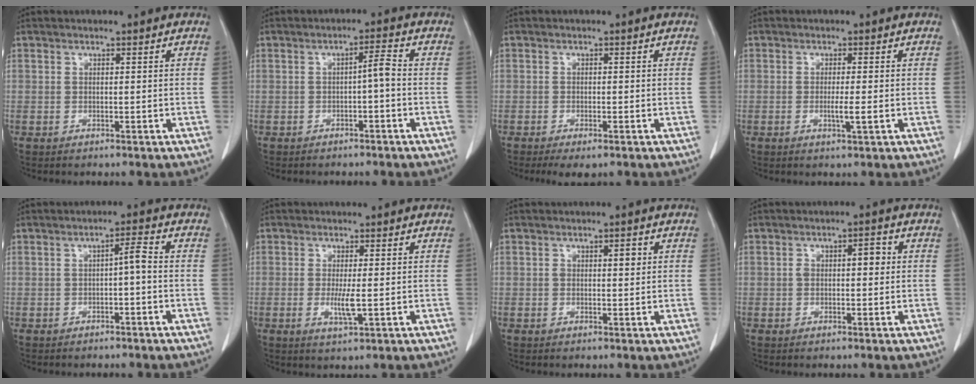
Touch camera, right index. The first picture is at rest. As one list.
[{"total": 2.6, "force": [-0.8, 0.0, 2.4], "torque": [-0.037, 0.006, -0.014]}, {"total": 3.2, "force": [-2.2, 0.9, 2.2], "torque": [-0.034, -0.007, -0.031]}, {"total": 2.3, "force": [-0.5, -0.2, 2.3], "torque": [-0.041, -0.006, -0.006]}, {"total": 2.5, "force": [-0.7, 0.1, 2.4], "torque": [-0.037, 0.006, -0.011]}, {"total": 3.3, "force": [-0.4, 0.3, 3.3], "torque": [-0.063, -0.007, -0.003]}, {"total": 2.0, "force": [0.5, 0.8, 1.8], "torque": [-0.030, 0.004, 0.011]}, {"total": 3.3, "force": [0.4, 1.5, 3.0], "torque": [-0.053, 0.017, 0.011]}]